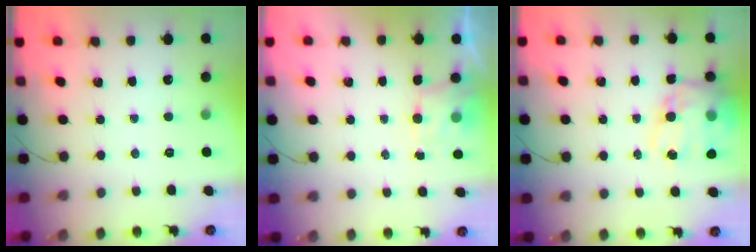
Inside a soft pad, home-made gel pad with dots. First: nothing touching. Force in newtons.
{"total": 2.0, "press": 1.8, "slide": 1.0}
{"total": 16.8, "press": 16.5, "slide": 3.4}